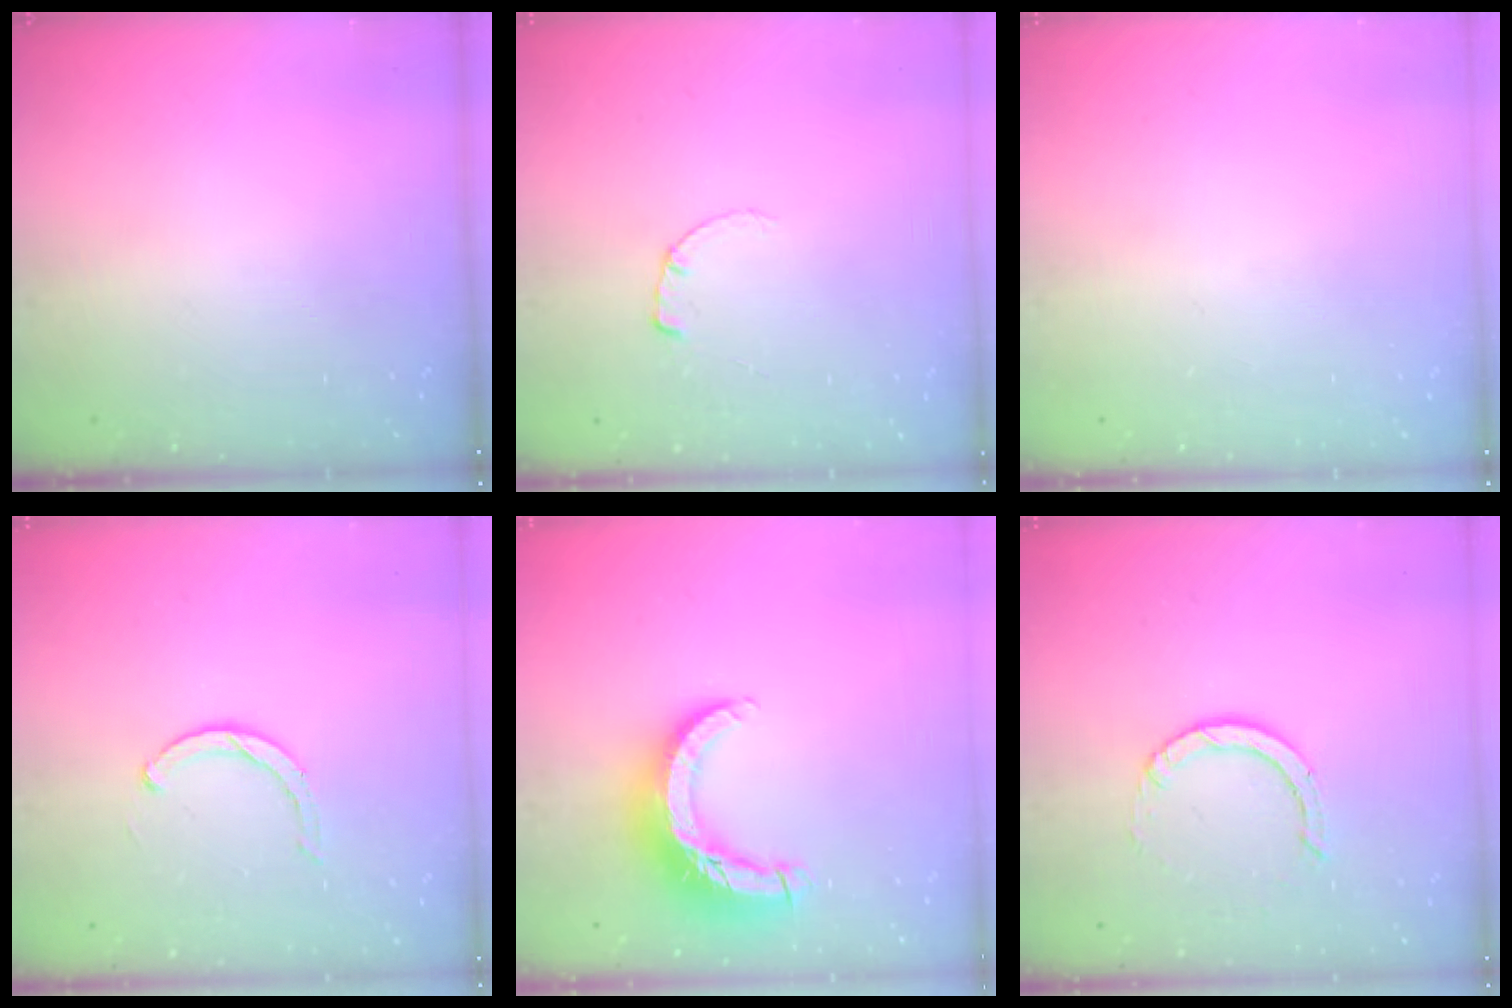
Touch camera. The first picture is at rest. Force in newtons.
{"total": 0.6, "press": 0.5, "slide": 0.2}
{"total": 0.0}
{"total": 3.6, "press": 3.6, "slide": 0.6}
{"total": 13.1, "press": 13.0, "slide": 1.3}
{"total": 2.9, "press": 2.9, "slide": 0.2}